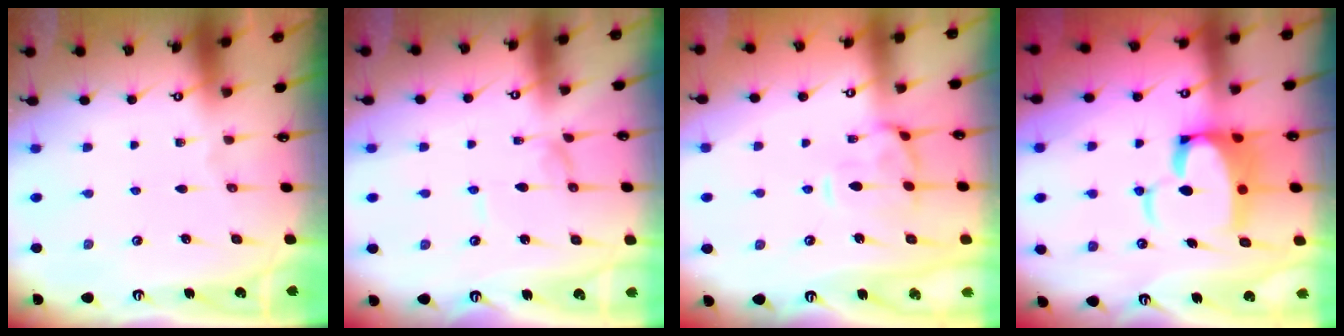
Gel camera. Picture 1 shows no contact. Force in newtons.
{"total": 0.9, "press": 0.9, "slide": 0.1}
{"total": 4.0, "press": 3.8, "slide": 1.4}
{"total": 9.8, "press": 9.7, "slide": 1.5}